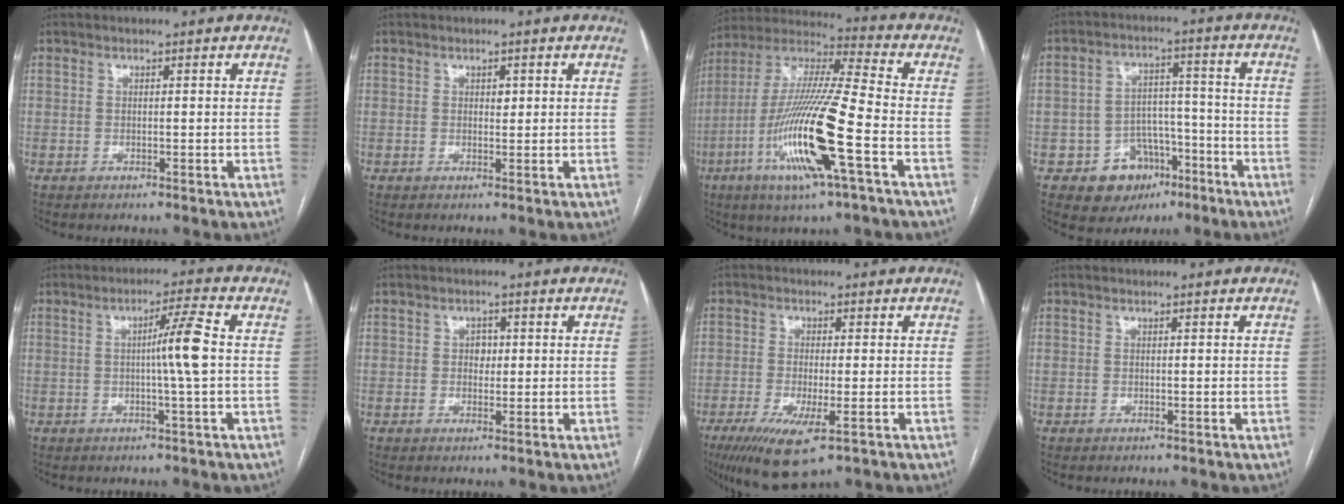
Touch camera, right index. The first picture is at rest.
{"total": 1.0, "force": [0.3, 0.6, 0.7], "torque": [-0.008, -0.001, 0.004]}
{"total": 19.3, "force": [-6.8, 0.7, 18.0], "torque": [-0.379, -0.020, -0.132]}
{"total": 8.8, "force": [-4.5, 7.0, 2.8], "torque": [-0.030, 0.027, -0.058]}
{"total": 5.7, "force": [-0.2, -1.3, 5.5], "torque": [-0.093, 0.006, -0.003]}
{"total": 1.7, "force": [0.2, 1.3, 1.1], "torque": [-0.013, 0.003, 0.003]}
{"total": 8.7, "force": [-4.3, 1.6, 7.4], "torque": [-0.133, -0.025, -0.068]}
{"total": 0.0}